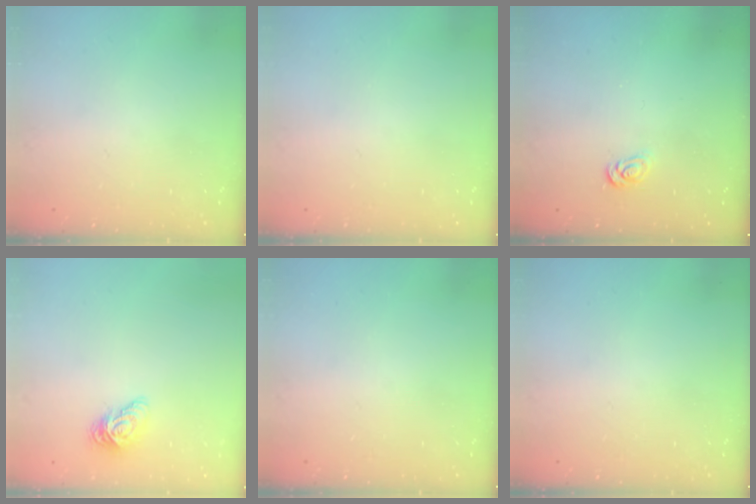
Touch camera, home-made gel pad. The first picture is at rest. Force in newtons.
{"total": 0.0}
{"total": 2.7, "press": 2.7, "slide": 0.3}
{"total": 8.2, "press": 8.2, "slide": 0.4}
{"total": 0.0}
{"total": 0.0}